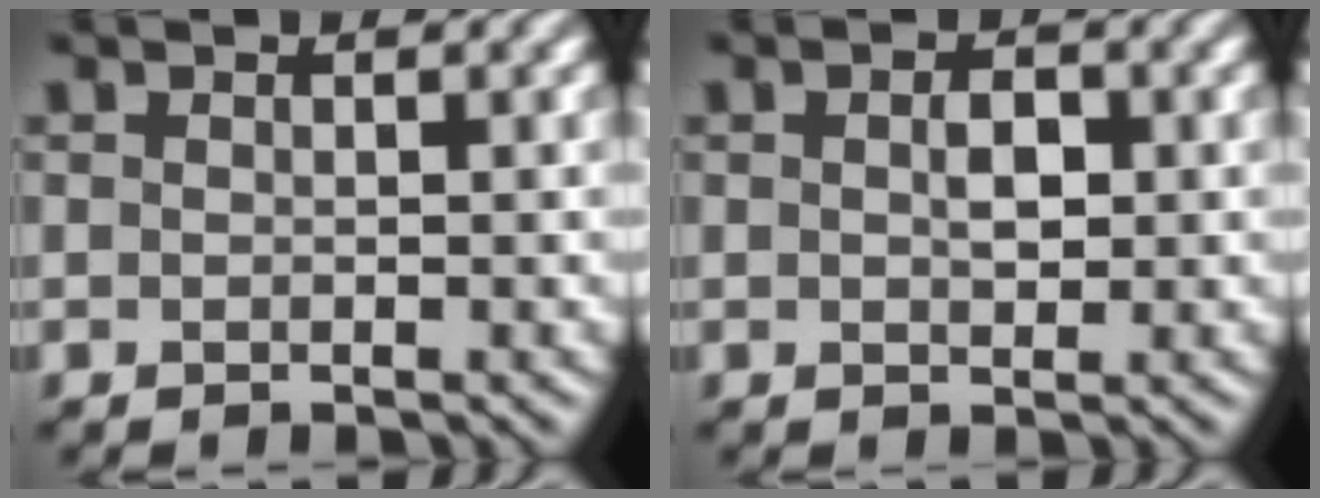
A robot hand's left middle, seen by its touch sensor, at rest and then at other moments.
{"total": 2.0, "force": [0.2, 1.1, 1.7], "torque": [-0.030, 0.003, 0.003]}